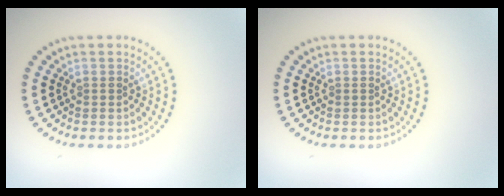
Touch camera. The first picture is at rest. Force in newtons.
{"total": 0.0}